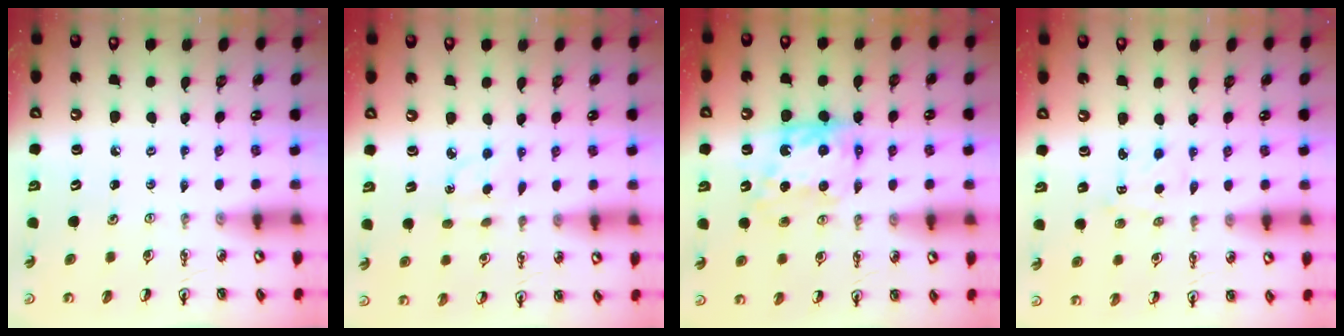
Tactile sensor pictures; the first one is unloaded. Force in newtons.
{"total": 2.8, "press": 2.7, "slide": 0.7}
{"total": 10.6, "press": 10.6, "slide": 0.4}
{"total": 2.9, "press": 2.8, "slide": 0.4}